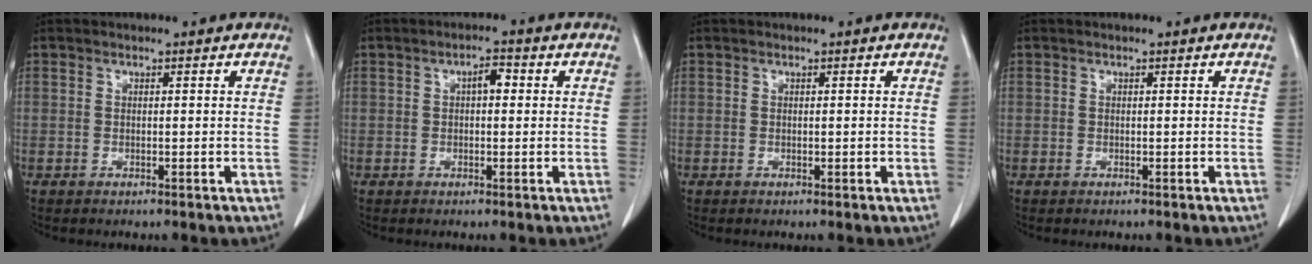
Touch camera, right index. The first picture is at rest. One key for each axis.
{"total": 2.5, "fx": 0.4, "fy": 1.1, "fz": 2.2, "tx": -0.033, "ty": 0.010, "tz": 0.004}
{"total": 0.6, "fx": 0.0, "fy": 0.2, "fz": 0.6, "tx": -0.011, "ty": -0.001, "tz": 0.002}
{"total": 0.0}